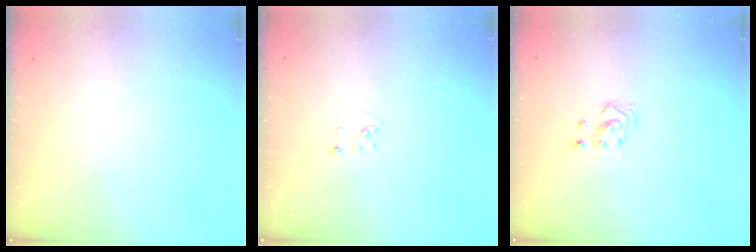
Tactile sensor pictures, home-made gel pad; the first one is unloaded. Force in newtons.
{"total": 2.0, "press": 2.0, "slide": 0.3}
{"total": 3.4, "press": 3.3, "slide": 0.3}